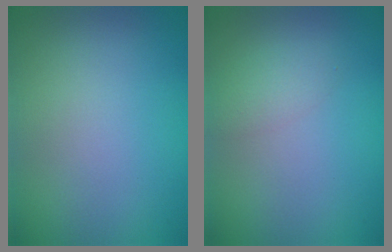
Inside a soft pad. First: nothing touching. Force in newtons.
{"total": 1.6, "press": 1.6, "slide": 0.1}